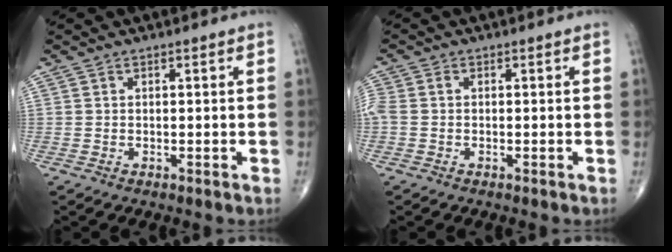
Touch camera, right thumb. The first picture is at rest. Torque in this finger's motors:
{"motor_torque": [-0.29, -0.29, 0.39, 0.12, 0.05]}